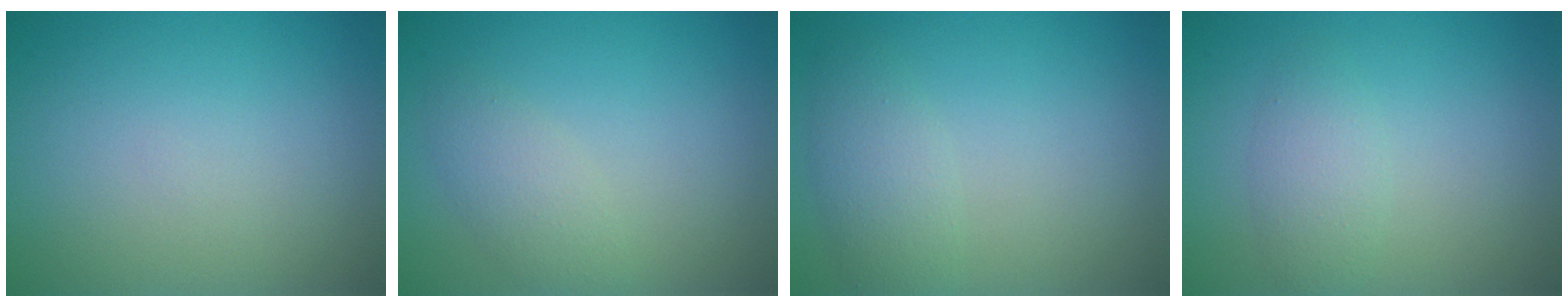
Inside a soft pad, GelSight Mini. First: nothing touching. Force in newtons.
{"total": 2.1, "press": 2.1, "slide": 0.1}
{"total": 2.4, "press": 2.4, "slide": 0.1}
{"total": 2.1, "press": 2.1, "slide": 0.1}